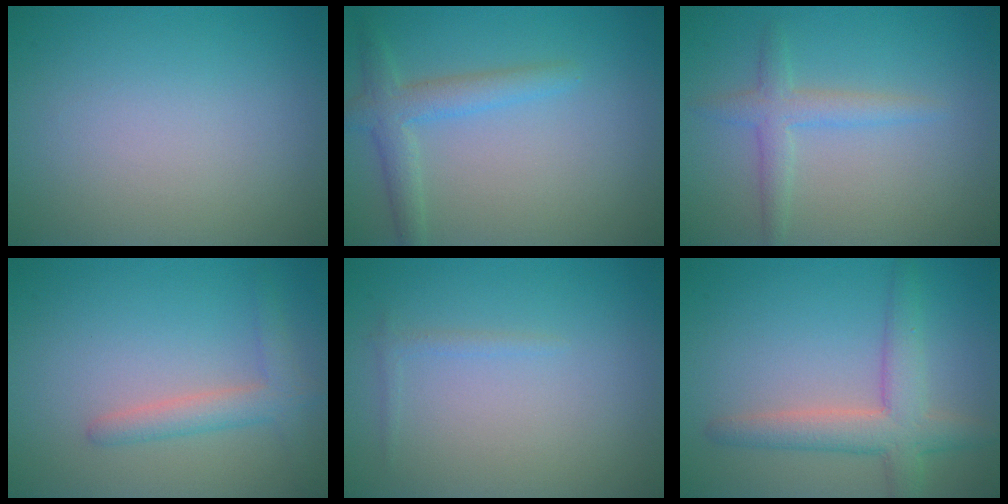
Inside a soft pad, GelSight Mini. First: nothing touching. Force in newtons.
{"total": 2.9, "press": 2.9, "slide": 0.2}
{"total": 2.3, "press": 2.3, "slide": 0.1}
{"total": 2.6, "press": 2.6, "slide": 0.2}
{"total": 0.7, "press": 0.7, "slide": 0.1}
{"total": 4.5, "press": 4.5, "slide": 0.4}